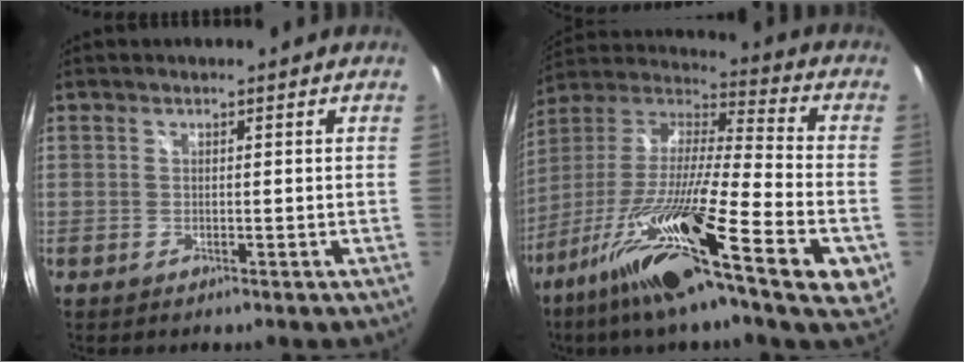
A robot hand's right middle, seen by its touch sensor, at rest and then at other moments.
{"total": 28.4, "force": [-13.6, 3.1, 24.7], "torque": [-0.401, -0.062, -0.248]}